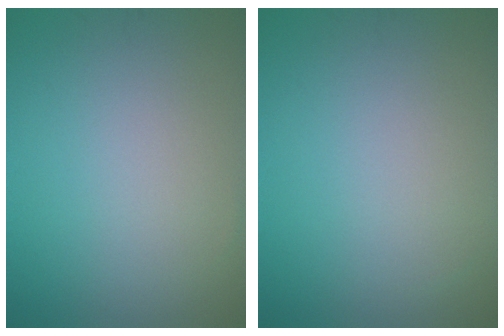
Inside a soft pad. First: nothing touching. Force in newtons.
{"total": 0.0}